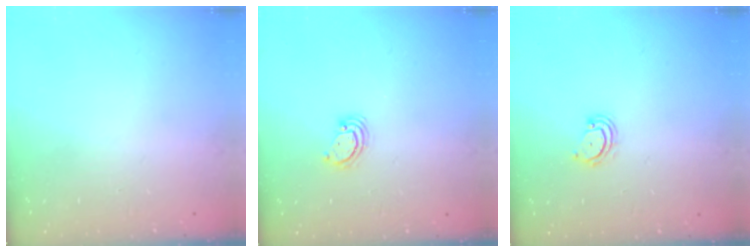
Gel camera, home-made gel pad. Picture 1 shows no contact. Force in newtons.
{"total": 2.6, "press": 2.6, "slide": 0.3}
{"total": 3.9, "press": 3.9, "slide": 0.3}